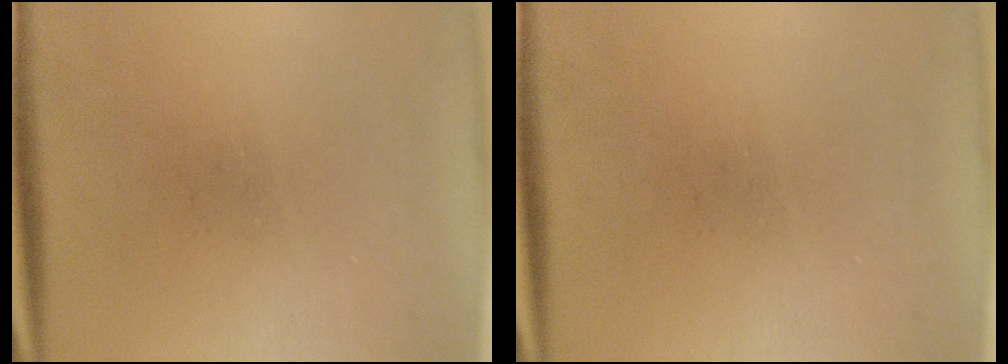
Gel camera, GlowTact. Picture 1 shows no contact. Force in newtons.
{"total": 0.0}